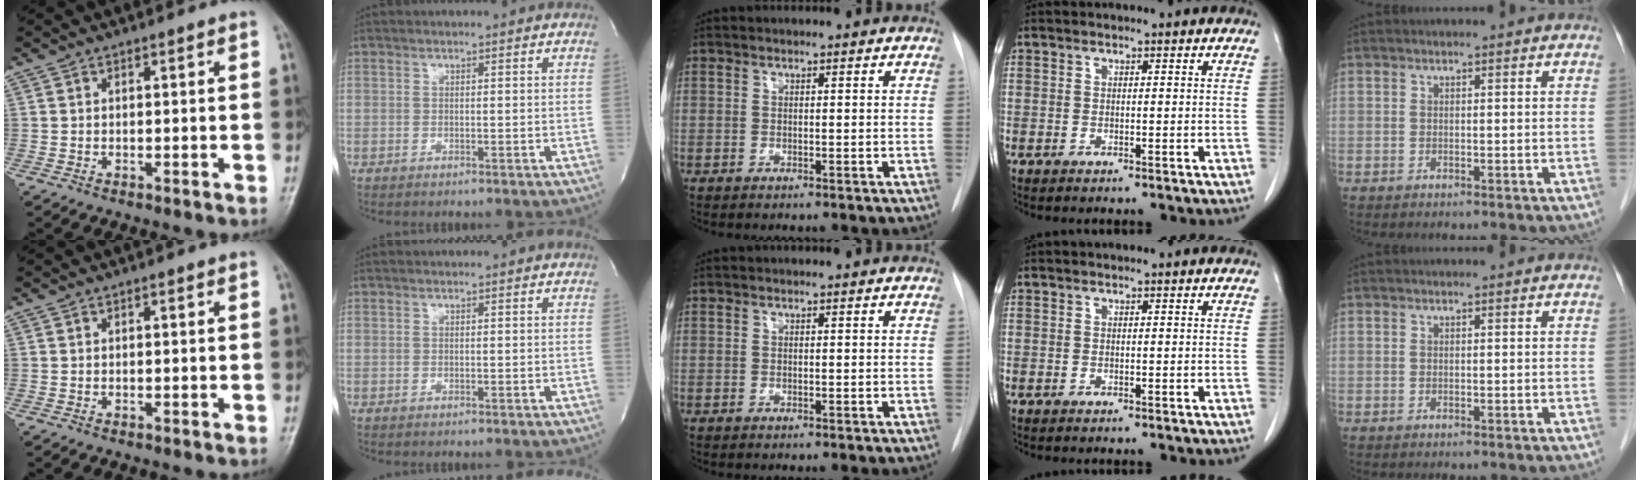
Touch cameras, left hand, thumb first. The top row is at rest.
{}